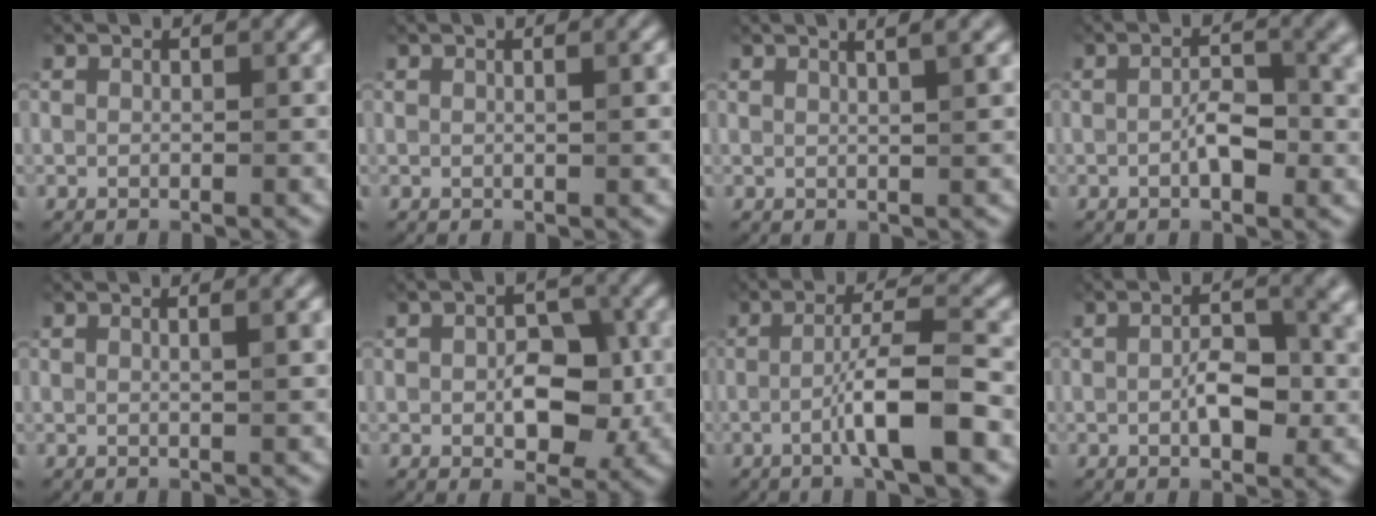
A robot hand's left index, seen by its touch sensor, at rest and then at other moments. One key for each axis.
{"total": 1.2, "fx": 0.4, "fy": 0.0, "fz": 1.2, "tx": -0.023, "ty": 0.005, "tz": 0.006}
{"total": 2.9, "fx": 1.6, "fy": 0.6, "fz": 2.4, "tx": -0.021, "ty": 0.015, "tz": 0.010}
{"total": 3.3, "fx": -0.6, "fy": 1.1, "fz": 3.1, "tx": -0.058, "ty": 0.005, "tz": -0.011}
{"total": 1.6, "fx": 0.5, "fy": 0.1, "fz": 1.5, "tx": -0.024, "ty": 0.009, "tz": 0.006}
{"total": 5.9, "fx": -0.4, "fy": 3.4, "fz": 4.8, "tx": -0.075, "ty": -0.002, "tz": -0.003}
{"total": 5.6, "fx": -2.0, "fy": 0.3, "fz": 5.2, "tx": -0.090, "ty": 0.017, "tz": -0.041}
{"total": 3.9, "fx": -0.4, "fy": 1.6, "fz": 3.5, "tx": -0.066, "ty": 0.003, "tz": -0.005}